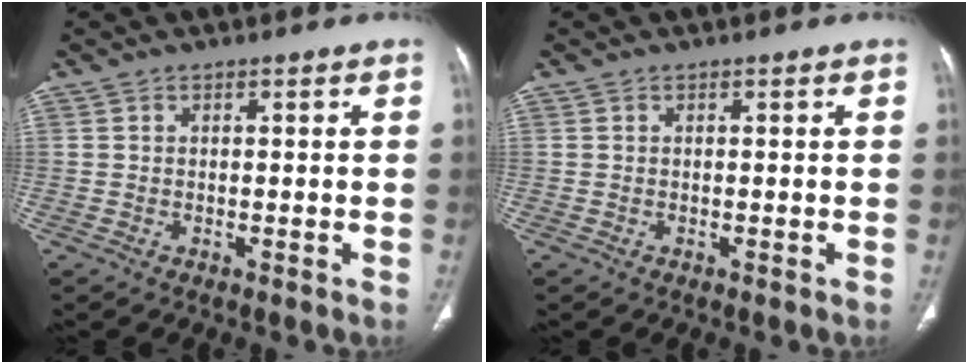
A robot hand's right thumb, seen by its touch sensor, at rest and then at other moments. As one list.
[{"total": 0.0}]